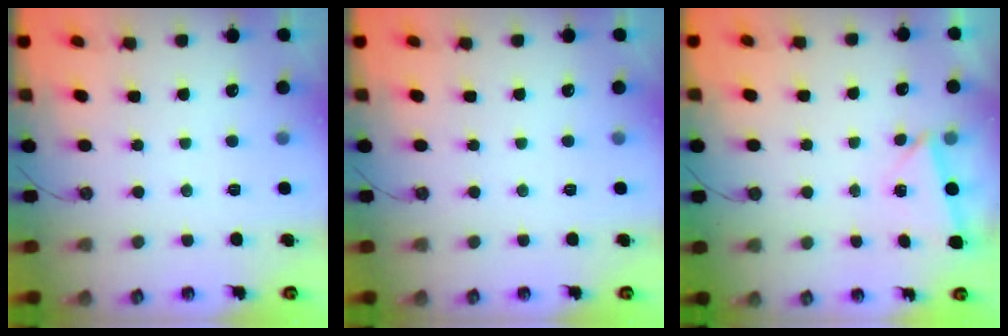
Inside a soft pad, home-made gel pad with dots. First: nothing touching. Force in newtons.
{"total": 0.0}
{"total": 2.7, "press": 2.1, "slide": 1.8}